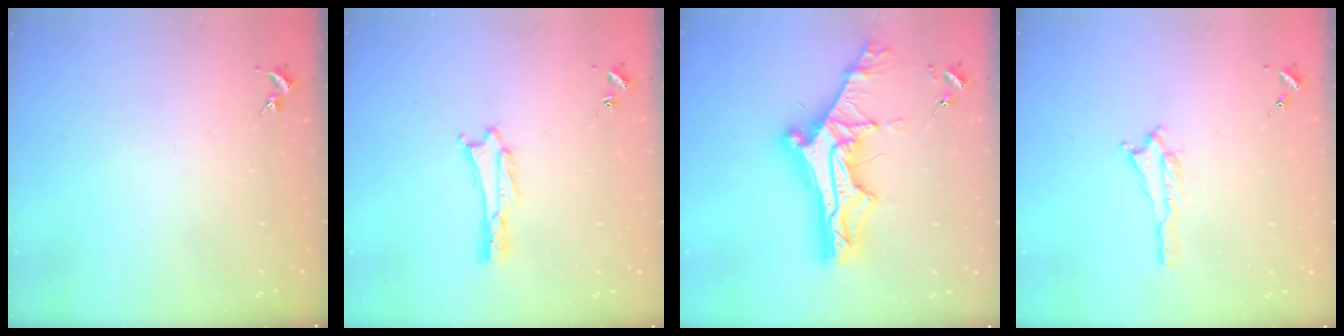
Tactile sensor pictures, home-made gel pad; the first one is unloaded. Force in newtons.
{"total": 1.8, "press": 1.8, "slide": 0.2}
{"total": 13.2, "press": 13.1, "slide": 1.4}
{"total": 1.4, "press": 1.4, "slide": 0.2}